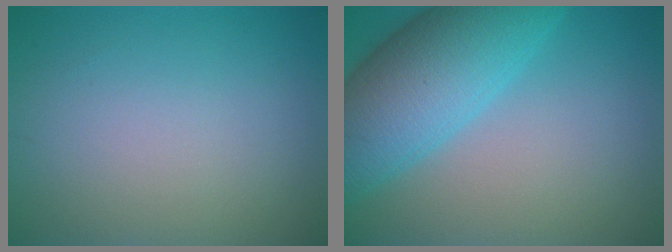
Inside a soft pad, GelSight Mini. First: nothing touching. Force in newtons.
{"total": 9.4, "press": 9.4, "slide": 0.3}